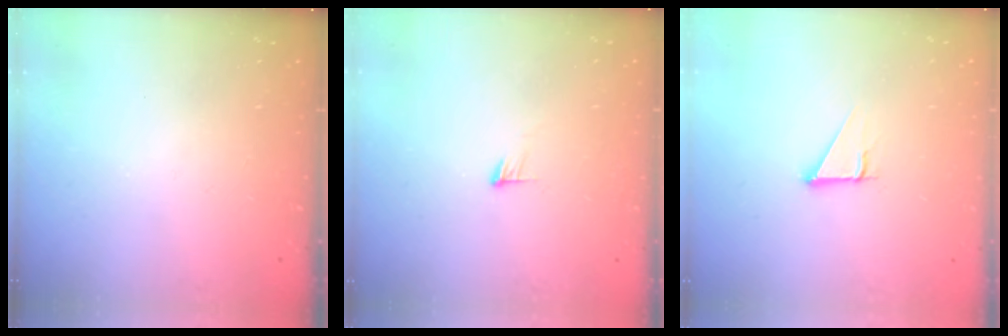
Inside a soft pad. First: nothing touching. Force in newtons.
{"total": 4.0, "press": 4.0, "slide": 0.3}
{"total": 2.9, "press": 2.9, "slide": 0.1}